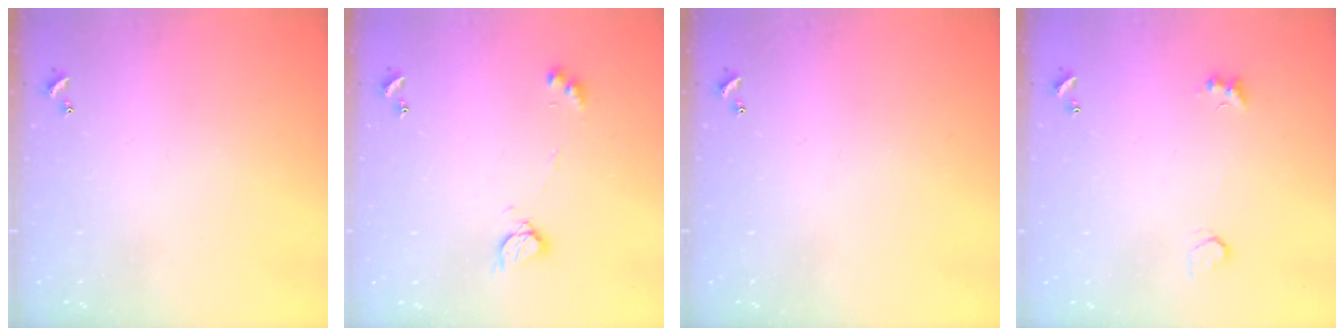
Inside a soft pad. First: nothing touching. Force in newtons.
{"total": 6.2, "press": 6.2, "slide": 0.6}
{"total": 0.0}
{"total": 2.8, "press": 2.6, "slide": 1.0}